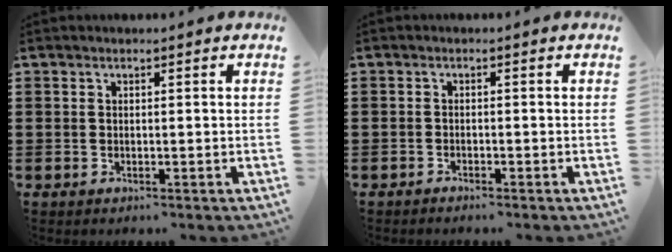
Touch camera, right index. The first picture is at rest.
{"total": 0.9, "force": [-0.9, 0.1, 0.1], "torque": [-0.003, 0.001, -0.019]}